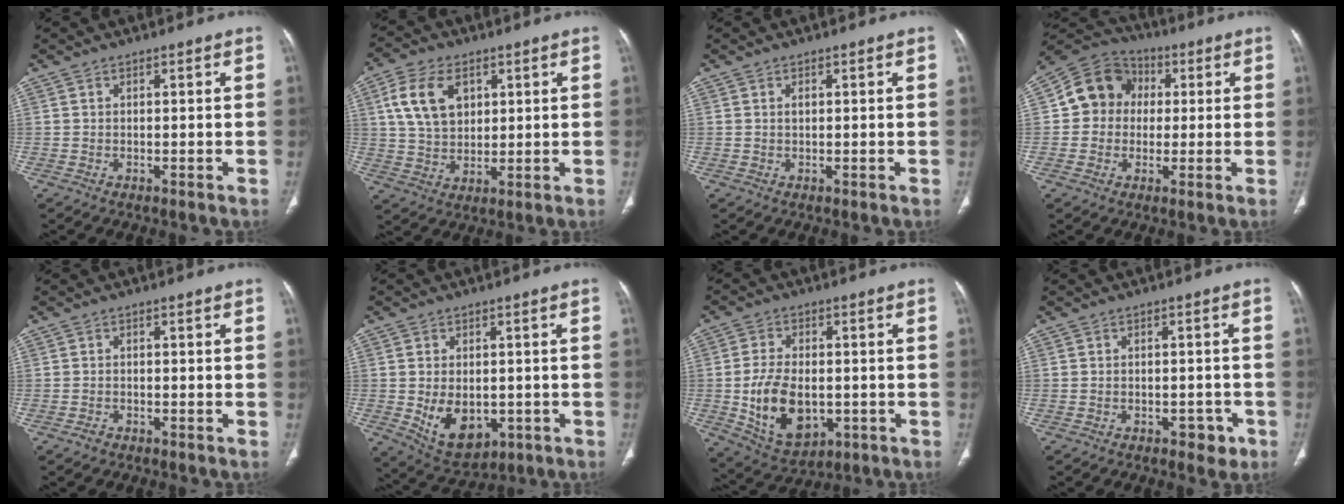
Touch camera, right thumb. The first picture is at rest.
{"total": 11.1, "force": [3.8, 7.4, 7.4], "torque": [-0.127, -0.006, 0.077]}
{"total": 0.9, "force": [0.3, 0.5, 0.7], "torque": [-0.012, 0.001, 0.007]}
{"total": 10.9, "force": [1.1, 9.8, 4.6], "torque": [-0.055, 0.021, 0.005]}
{"total": 1.2, "force": [-0.9, 0.7, 0.4], "torque": [-0.009, 0.003, -0.019]}
{"total": 9.9, "force": [-1.8, 6.6, 7.2], "torque": [-0.094, -0.006, -0.007]}
{"total": 13.2, "force": [-2.0, 8.3, 10.1], "torque": [-0.165, -0.002, -0.018]}
{"total": 3.7, "force": [-2.0, 2.3, 2.0], "torque": [-0.012, 0.013, -0.024]}